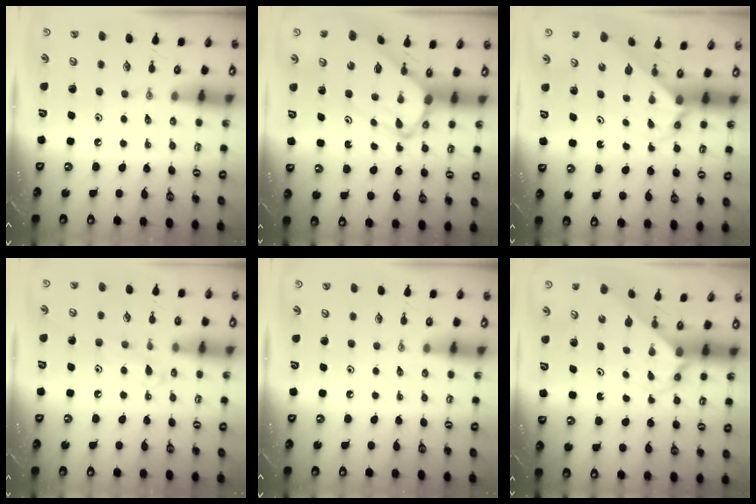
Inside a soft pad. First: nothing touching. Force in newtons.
{"total": 6.6, "press": 6.6, "slide": 0.6}
{"total": 2.3, "press": 2.3, "slide": 0.2}
{"total": 9.0, "press": 9.0, "slide": 0.7}
{"total": 0.0}
{"total": 2.3, "press": 2.3, "slide": 0.2}